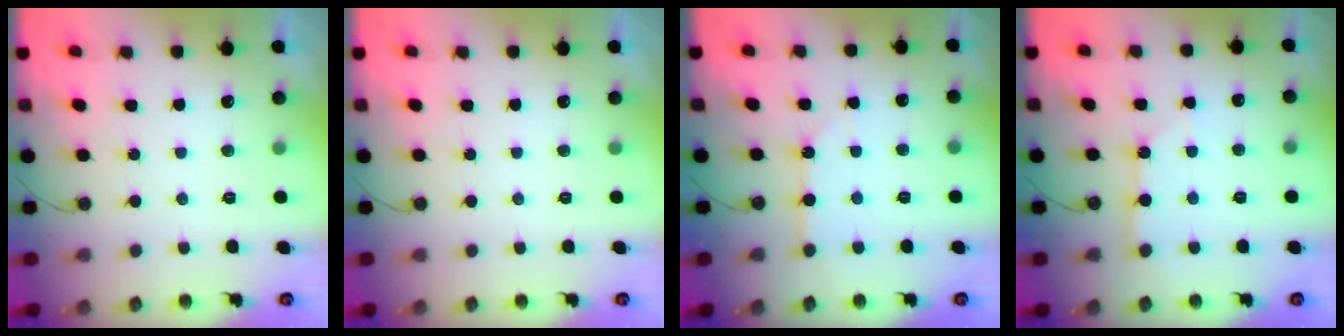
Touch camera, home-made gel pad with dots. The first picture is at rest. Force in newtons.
{"total": 0.0}
{"total": 4.6, "press": 4.6, "slide": 0.5}
{"total": 3.8, "press": 3.8, "slide": 0.5}